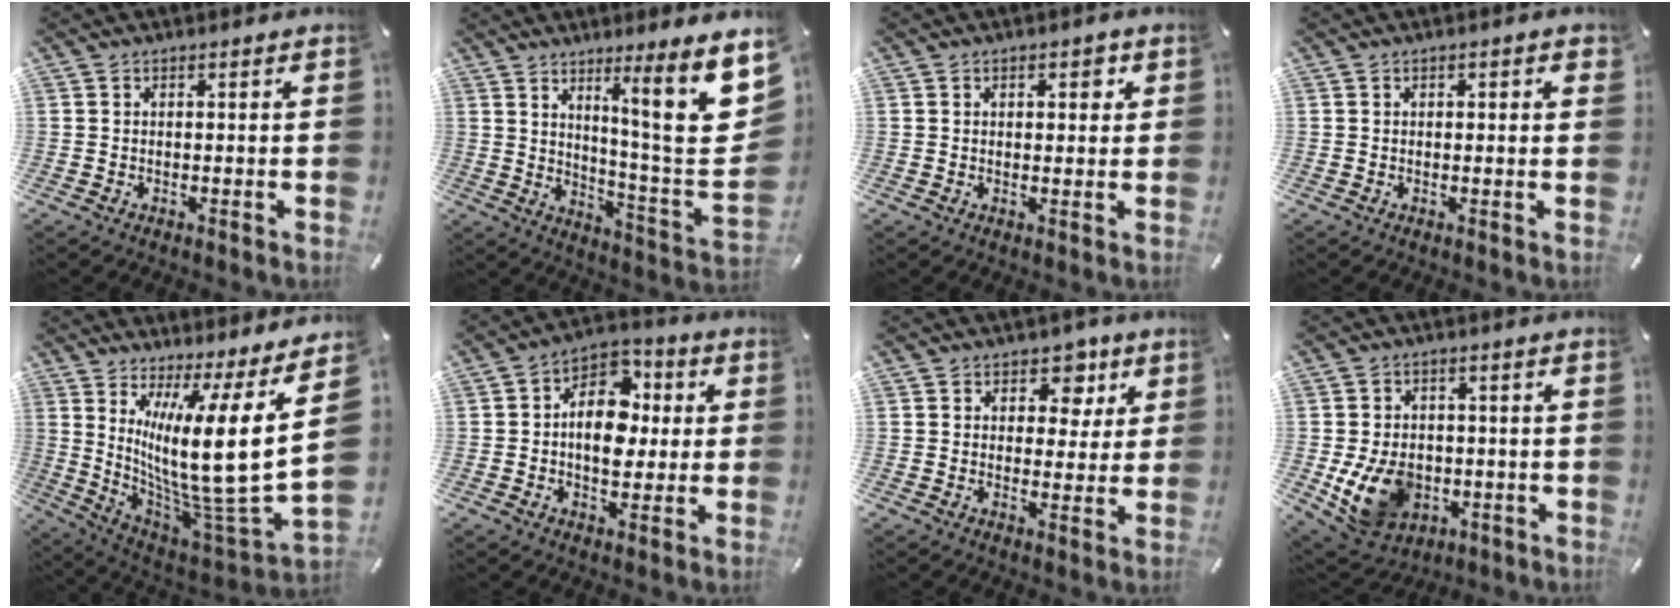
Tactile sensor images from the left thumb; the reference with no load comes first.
{"total": 17.4, "force": [8.6, 1.5, 15.0], "torque": [-0.218, -0.079, 0.119]}
{"total": 2.7, "force": [0.9, 1.7, 2.0], "torque": [-0.018, -0.001, 0.007]}
{"total": 1.0, "force": [0.2, 0.4, 0.8], "torque": [-0.008, 0.000, 0.001]}
{"total": 20.8, "force": [6.3, 3.3, 19.5], "torque": [-0.346, -0.092, 0.100]}
{"total": 11.9, "force": [0.0, 9.2, 7.6], "torque": [-0.137, -0.001, -0.001]}
{"total": 7.1, "force": [3.0, 5.6, 3.1], "torque": [-0.025, -0.014, 0.047]}
{"total": 12.6, "force": [-3.1, 9.6, 7.5], "torque": [-0.160, 0.008, -0.051]}